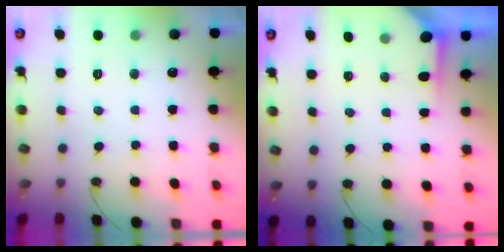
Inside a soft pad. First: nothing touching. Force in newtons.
{"total": 3.8, "press": 3.8, "slide": 0.4}